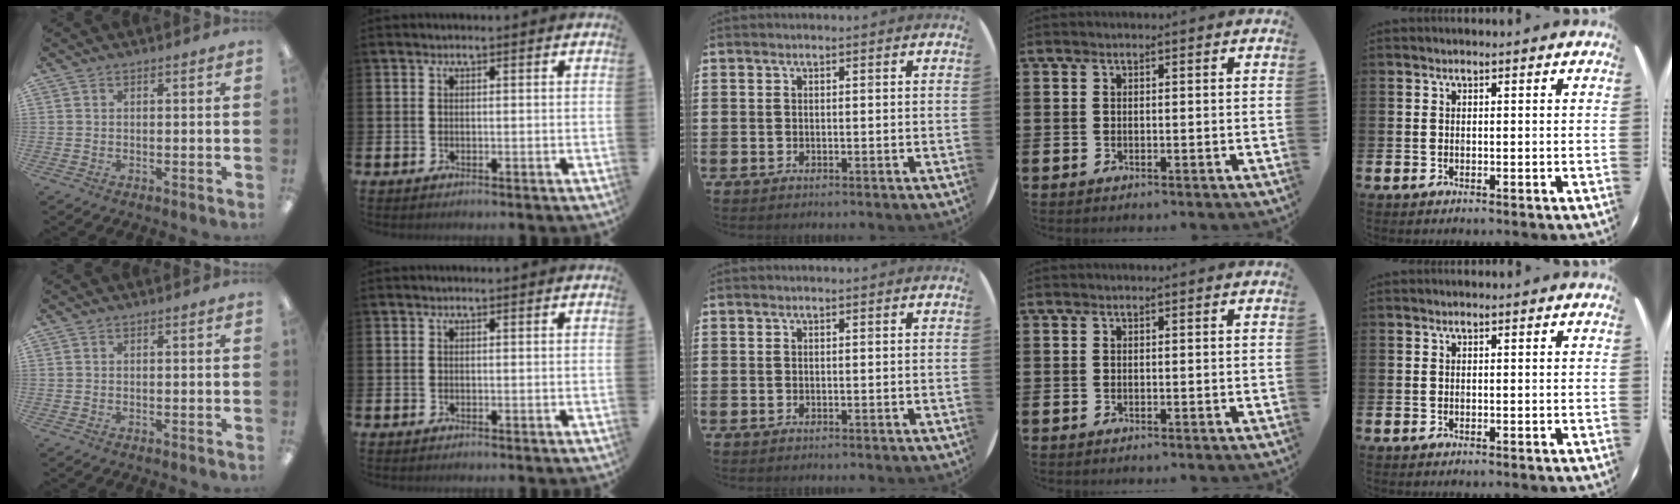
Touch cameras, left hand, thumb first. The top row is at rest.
{}